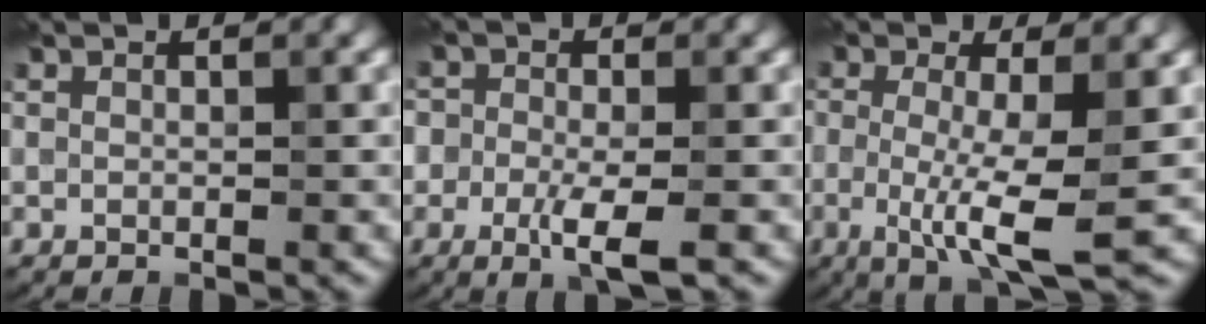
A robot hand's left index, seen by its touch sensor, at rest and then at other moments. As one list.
[{"total": 4.0, "force": [-1.7, 2.0, 3.0], "torque": [-0.054, -0.003, -0.037]}, {"total": 6.3, "force": [-0.8, 1.4, 6.1], "torque": [-0.116, -0.020, -0.015]}]